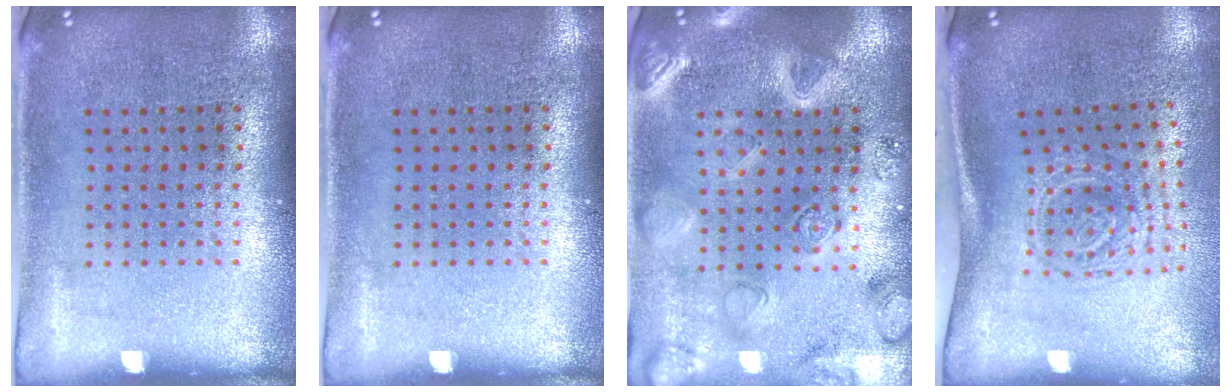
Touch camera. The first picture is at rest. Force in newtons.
{"total": 0.0}
{"total": 3.0, "press": 2.9, "slide": 0.8}
{"total": 1.8, "press": 1.3, "slide": 1.3}